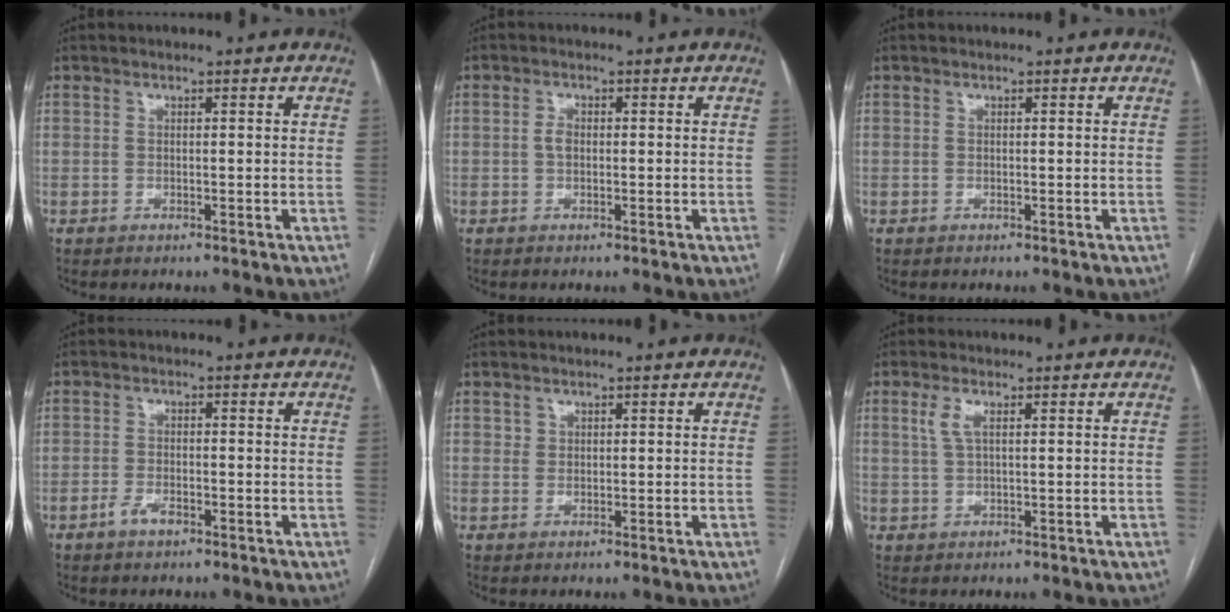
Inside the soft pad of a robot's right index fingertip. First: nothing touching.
{"total": 1.9, "force": [0.0, 1.1, 1.5], "torque": [-0.028, 0.006, -0.002]}
{"total": 0.0}
{"total": 2.5, "force": [-1.5, 1.0, 1.7], "torque": [-0.032, 0.002, -0.028]}
{"total": 0.9, "force": [0.5, 0.7, 0.0], "torque": [0.011, 0.000, 0.005]}
{"total": 2.6, "force": [1.0, 0.7, 2.3], "torque": [-0.057, 0.007, 0.024]}